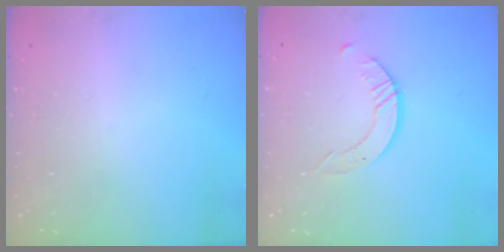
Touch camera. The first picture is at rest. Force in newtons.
{"total": 2.4, "press": 2.4, "slide": 0.3}